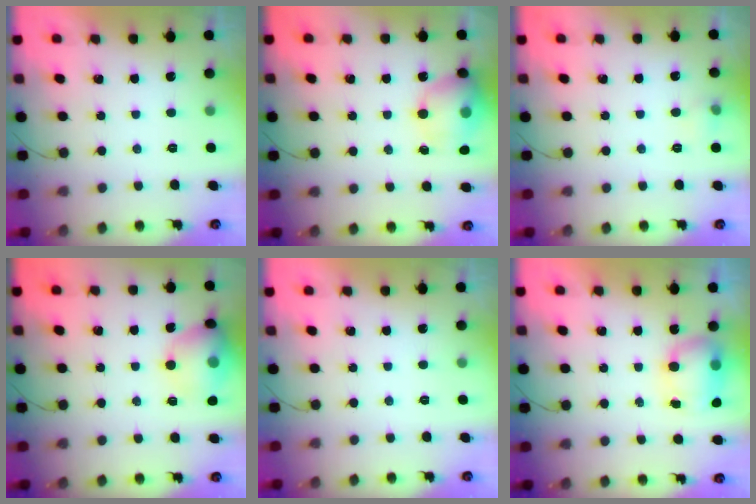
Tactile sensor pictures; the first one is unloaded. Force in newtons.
{"total": 15.0, "press": 14.8, "slide": 2.6}
{"total": 4.6, "press": 4.4, "slide": 1.4}
{"total": 16.2, "press": 14.7, "slide": 6.6}
{"total": 0.0}
{"total": 9.1, "press": 8.3, "slide": 3.7}